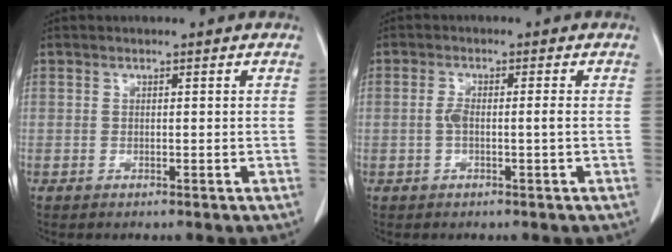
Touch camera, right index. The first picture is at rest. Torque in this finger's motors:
{"motor_torque": [0.10, 0.08, 0.12, 0.04]}